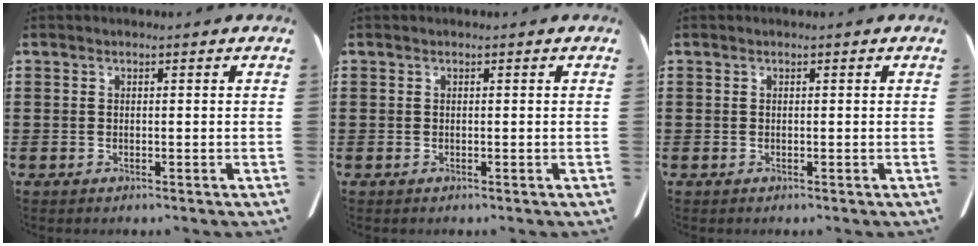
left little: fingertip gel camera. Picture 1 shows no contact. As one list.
[{"total": 0.0}, {"total": 0.0}]